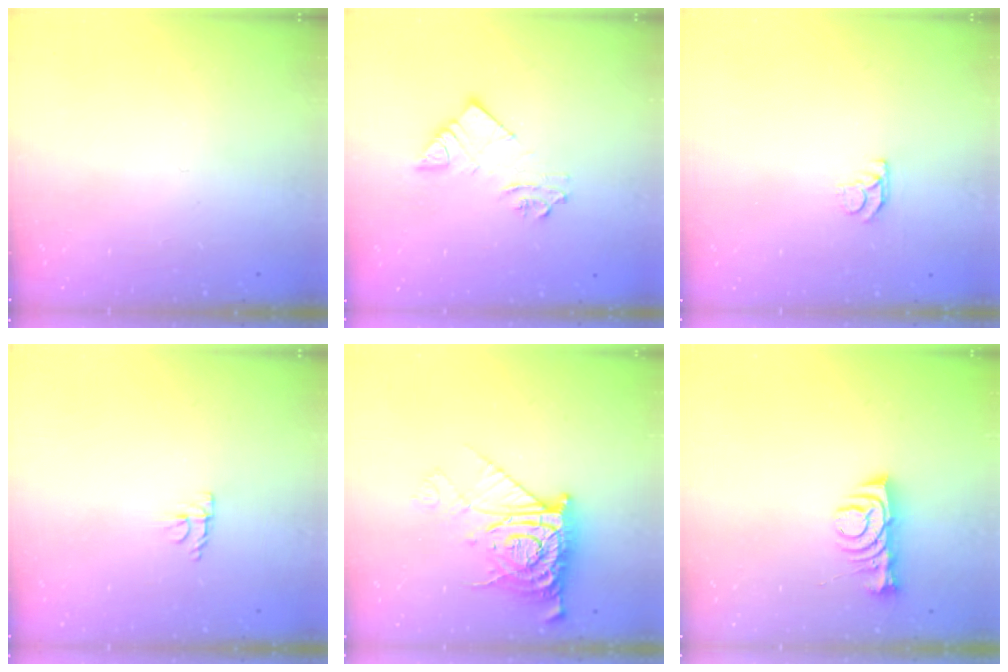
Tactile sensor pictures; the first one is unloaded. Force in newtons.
{"total": 6.1, "press": 6.1, "slide": 0.4}
{"total": 4.6, "press": 4.6, "slide": 0.3}
{"total": 4.1, "press": 4.0, "slide": 0.7}
{"total": 11.7, "press": 11.6, "slide": 1.4}
{"total": 7.0, "press": 7.0, "slide": 0.8}